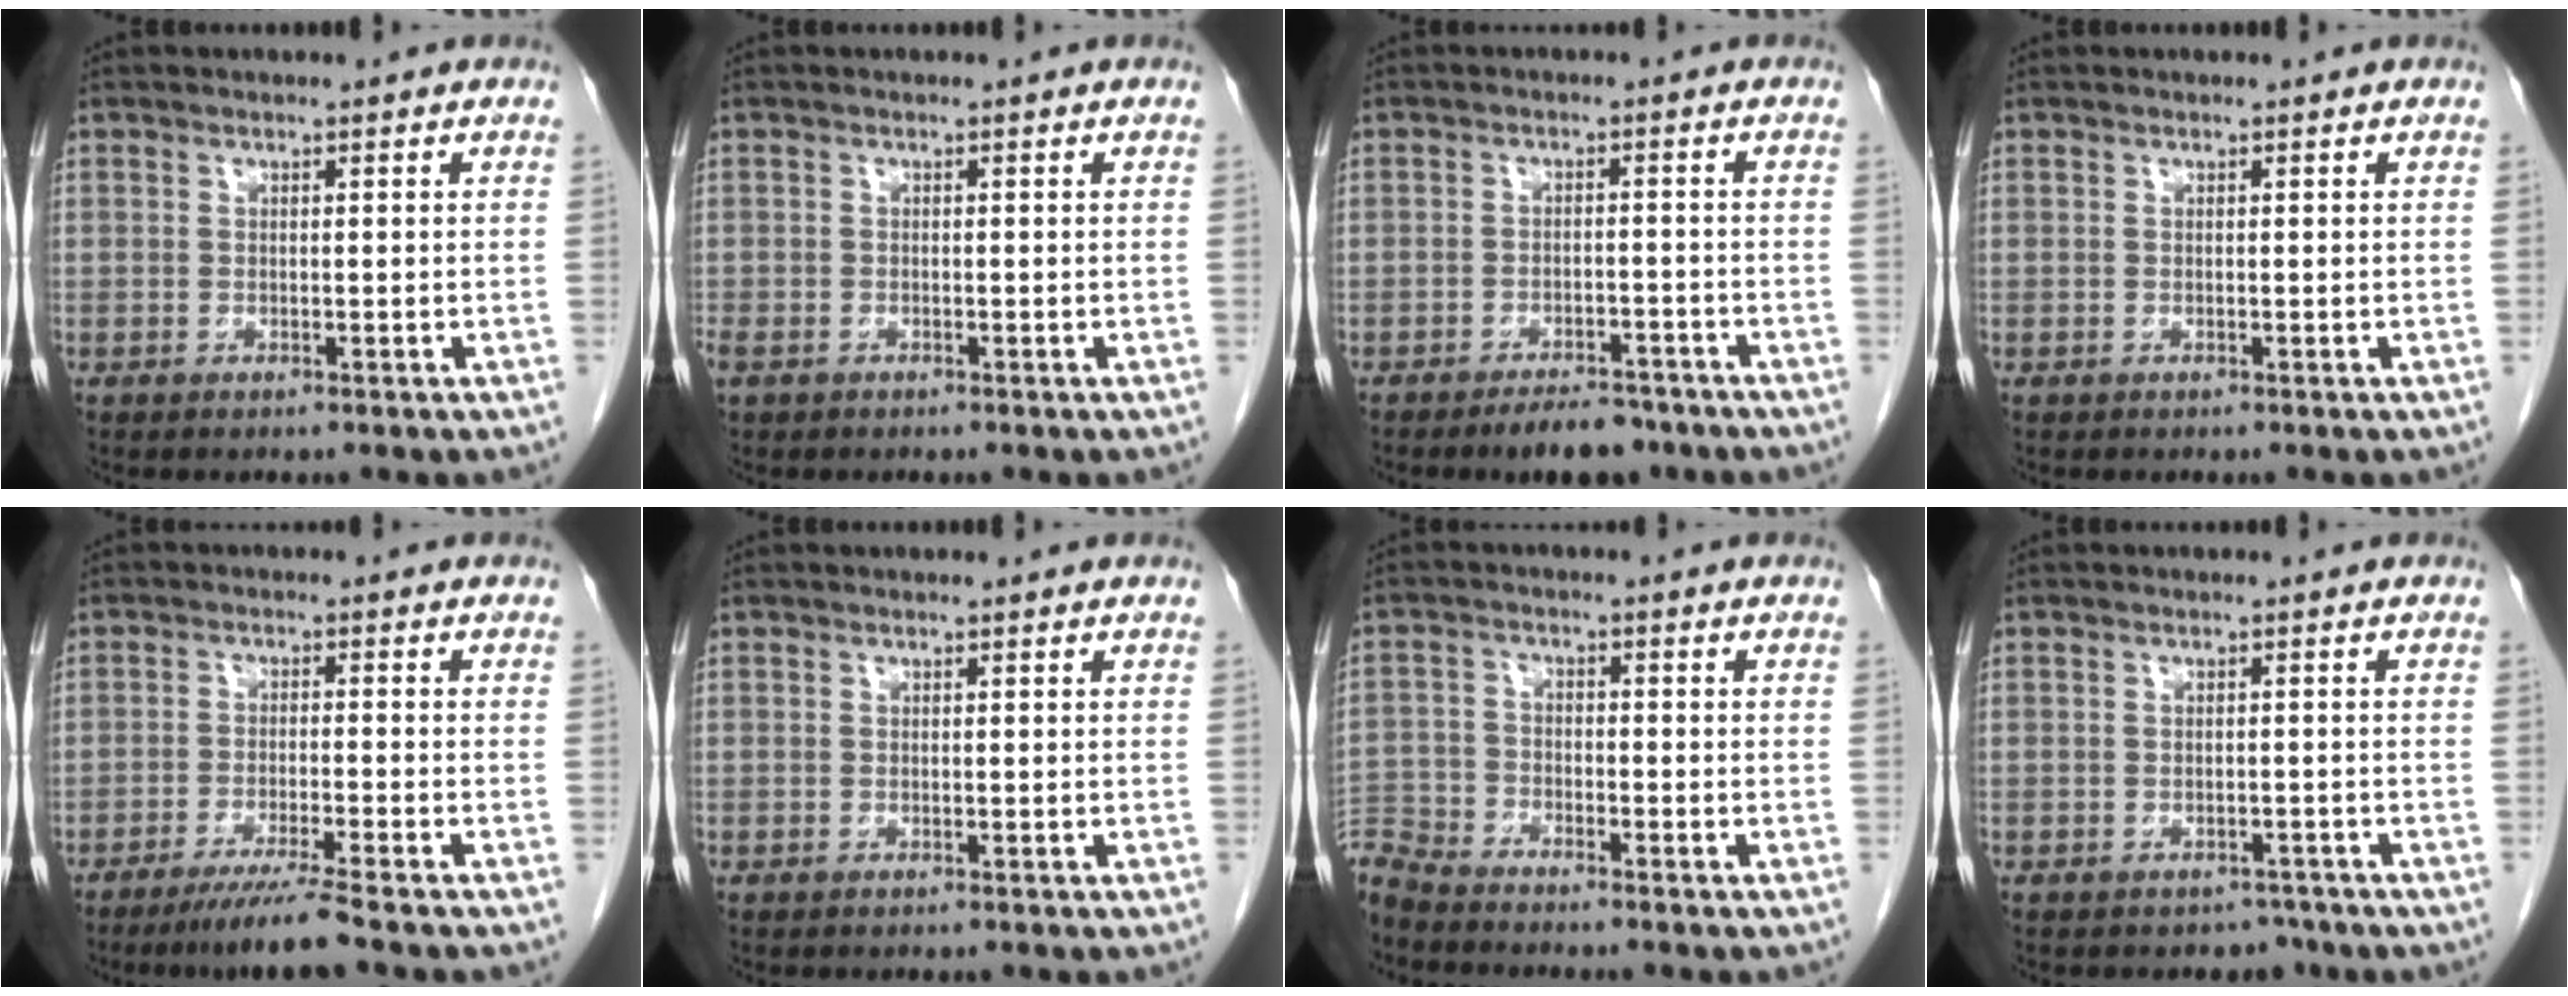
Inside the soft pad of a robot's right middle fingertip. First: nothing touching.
{"total": 1.8, "force": [-1.2, 1.1, 0.9], "torque": [-0.022, -0.003, -0.019]}
{"total": 5.6, "force": [-4.5, 2.0, 2.7], "torque": [-0.039, 0.000, -0.066]}
{"total": 0.0}
{"total": 6.1, "force": [-4.8, -1.1, 3.5], "torque": [-0.061, -0.021, -0.088]}
{"total": 0.0}
{"total": 6.0, "force": [-5.9, 0.5, 0.6], "torque": [-0.006, -0.007, -0.114]}
{"total": 2.3, "force": [-1.9, 1.3, -0.1], "torque": [-0.002, 0.003, -0.027]}